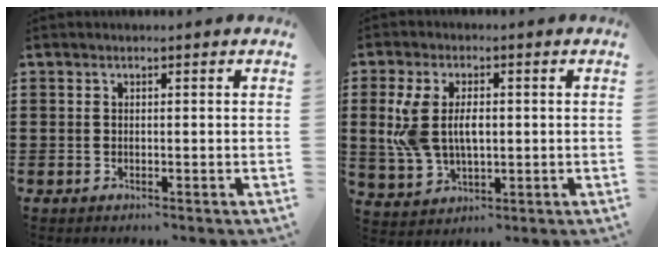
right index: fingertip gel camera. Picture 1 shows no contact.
{"total": 7.4, "force": [0.7, 4.2, 6.0], "torque": [-0.148, 0.004, 0.005]}